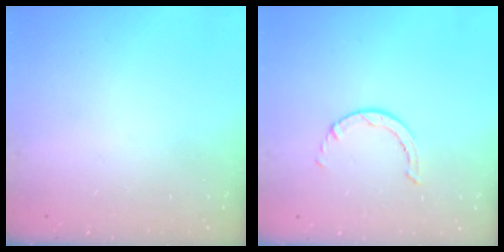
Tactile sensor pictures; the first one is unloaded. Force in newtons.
{"total": 0.8, "press": 0.7, "slide": 0.2}